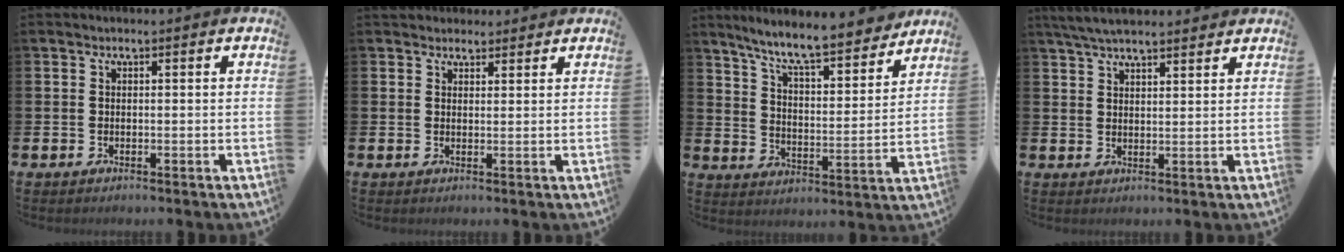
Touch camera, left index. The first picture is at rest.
{"total": 2.6, "force": [2.3, 1.0, -0.1], "torque": [0.008, -0.007, 0.041]}
{"total": 9.3, "force": [8.5, 0.9, 3.5], "torque": [-0.096, -0.059, 0.146]}
{"total": 4.8, "force": [4.4, 0.9, 1.5], "torque": [-0.040, -0.011, 0.082]}